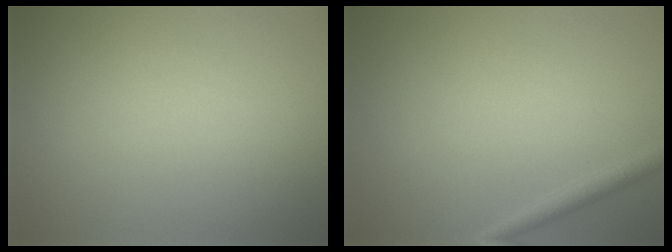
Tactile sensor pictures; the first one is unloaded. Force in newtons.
{"total": 1.3, "press": 1.3, "slide": 0.1}